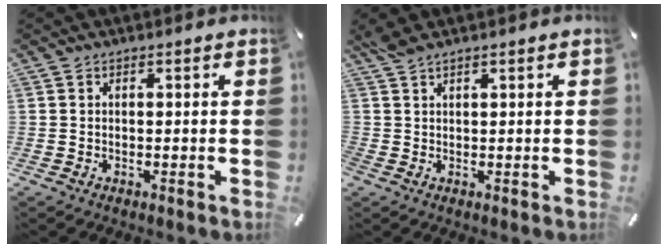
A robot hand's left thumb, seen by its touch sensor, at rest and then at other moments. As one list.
[{"total": 1.4, "force": [1.2, 0.3, 0.6], "torque": [-0.014, 0.000, 0.022]}]